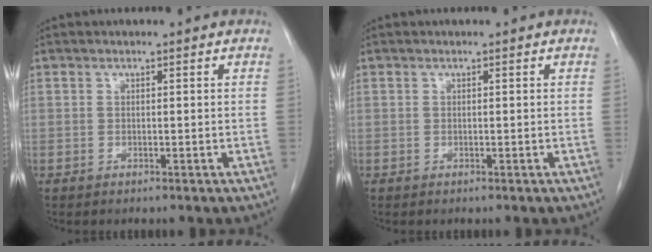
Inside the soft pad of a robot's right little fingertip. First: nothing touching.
{"total": 0.0}